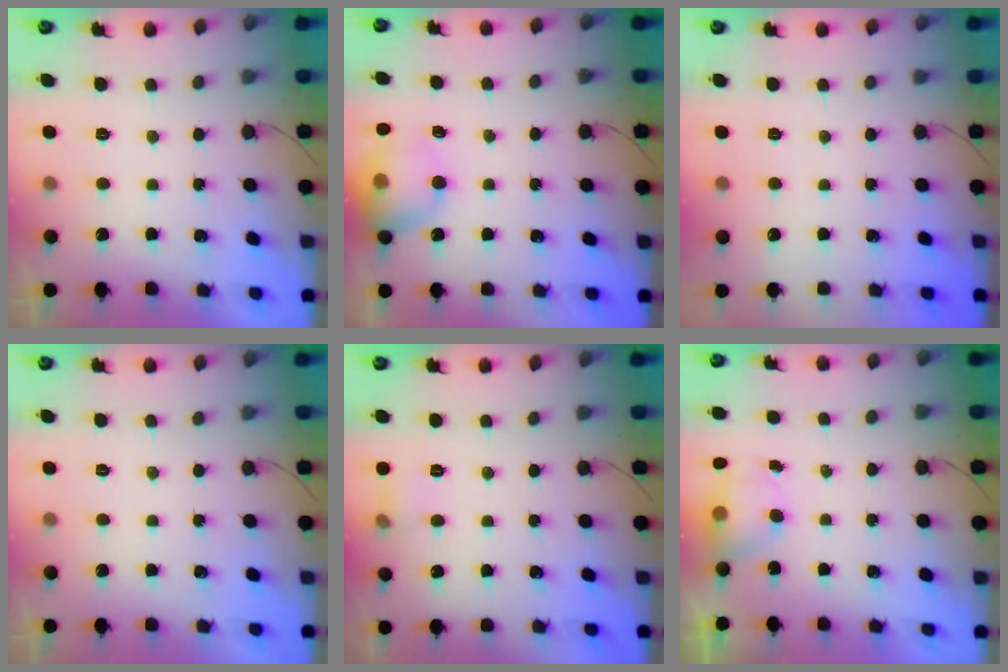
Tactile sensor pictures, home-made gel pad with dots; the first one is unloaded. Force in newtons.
{"total": 13.7, "press": 13.5, "slide": 2.2}
{"total": 0.0}
{"total": 0.0}
{"total": 5.0, "press": 4.7, "slide": 1.7}
{"total": 4.6, "press": 4.5, "slide": 0.4}